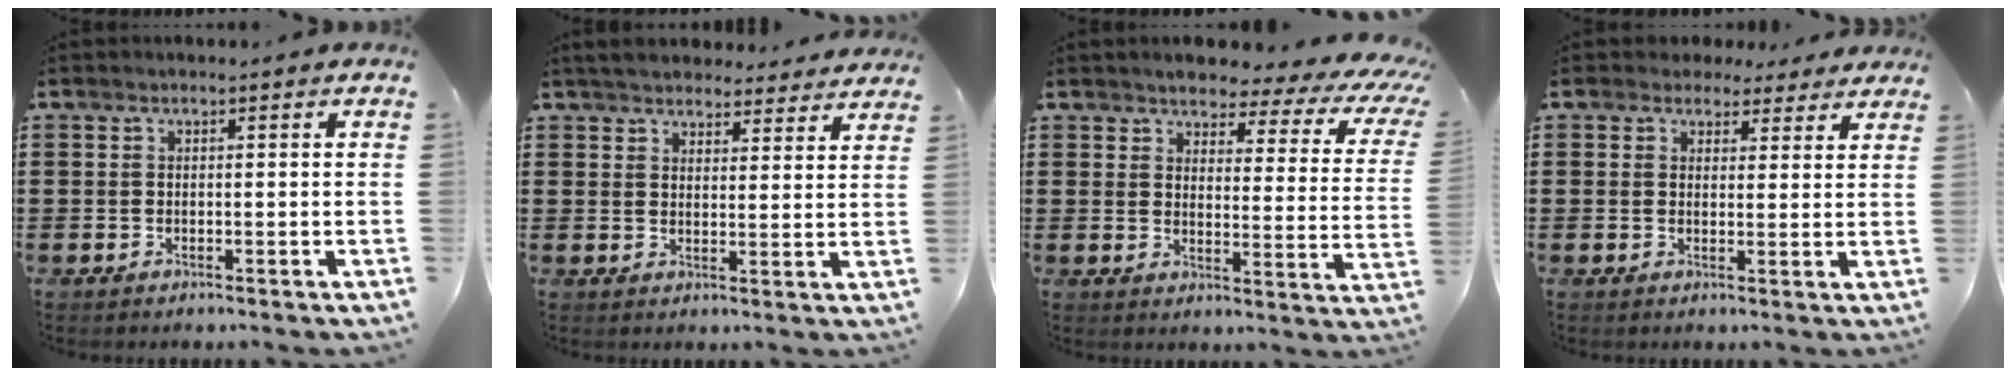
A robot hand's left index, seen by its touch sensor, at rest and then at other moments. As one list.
[{"total": 4.3, "force": [4.2, 0.6, 0.6], "torque": [-0.027, -0.014, 0.077]}, {"total": 3.7, "force": [3.4, 0.9, 1.3], "torque": [-0.041, -0.025, 0.050]}, {"total": 3.3, "force": [2.7, 1.8, 0.5], "torque": [-0.022, 0.003, 0.052]}]